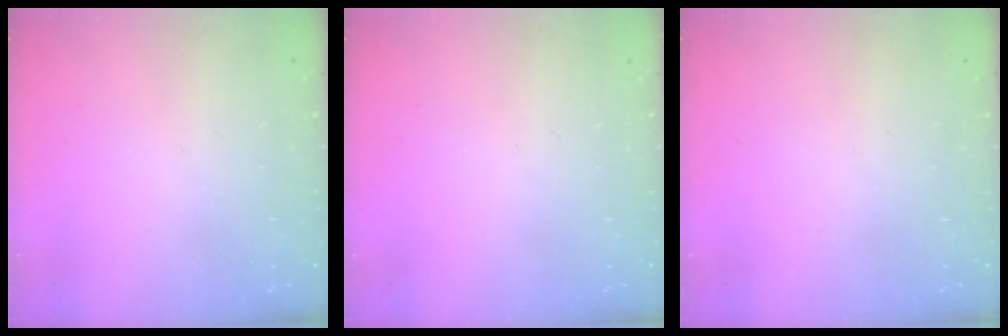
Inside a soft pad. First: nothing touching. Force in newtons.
{"total": 0.0}
{"total": 0.0}